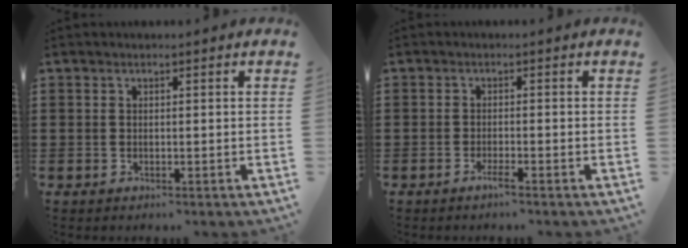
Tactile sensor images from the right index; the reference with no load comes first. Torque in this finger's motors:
{"motor_torque": [2.14, 0.00, 0.02, 0.00]}